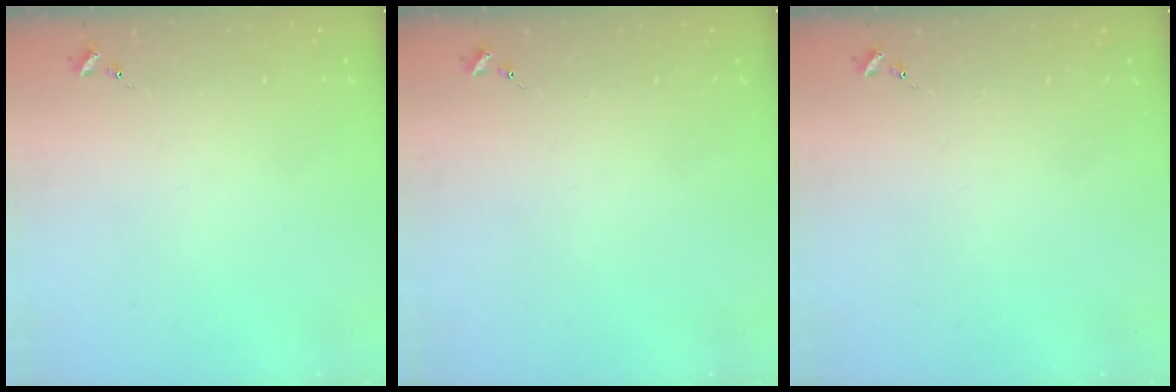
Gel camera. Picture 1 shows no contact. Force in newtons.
{"total": 0.0}
{"total": 0.0}